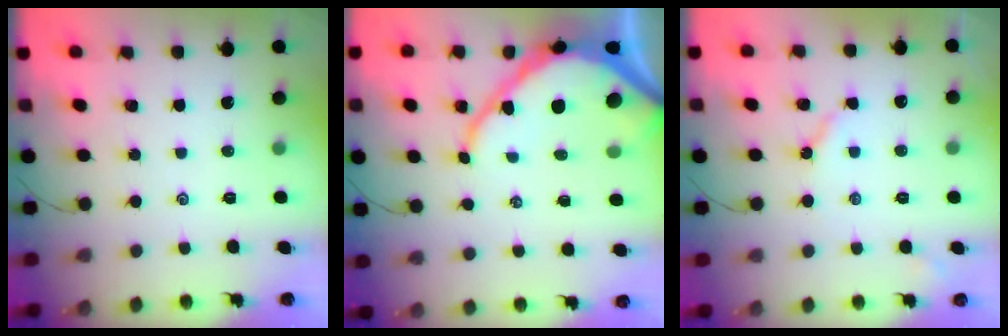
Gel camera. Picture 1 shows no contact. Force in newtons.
{"total": 14.1, "press": 14.1, "slide": 1.5}
{"total": 3.6, "press": 3.6, "slide": 0.5}